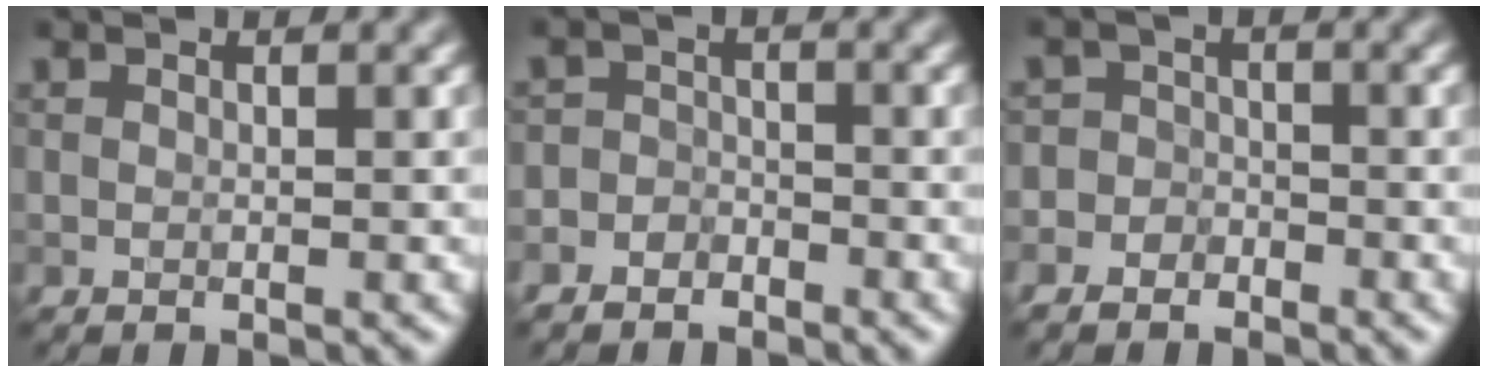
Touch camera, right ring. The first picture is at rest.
{"total": 2.9, "force": [-2.1, 2.0, 0.1], "torque": [0.033, 0.004, -0.048]}
{"total": 4.0, "force": [-2.5, 3.1, 0.0], "torque": [0.038, 0.005, -0.061]}